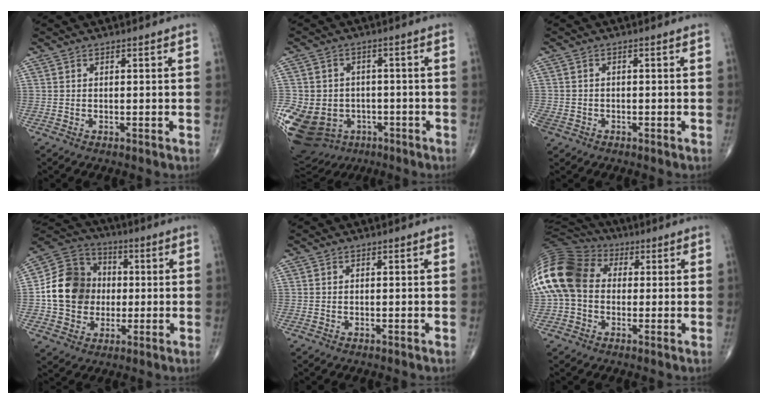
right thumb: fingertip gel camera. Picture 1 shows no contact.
{"total": 18.9, "force": [-6.3, 15.7, 8.4], "torque": [-0.201, 0.034, -0.089]}
{"total": 3.3, "force": [-1.8, 2.7, 0.9], "torque": [-0.023, 0.007, -0.031]}
{"total": 15.0, "force": [-0.2, 13.0, 7.6], "torque": [-0.113, 0.024, -0.007]}
{"total": 0.0}
{"total": 18.4, "force": [1.5, 14.2, 11.6], "torque": [-0.262, 0.046, 0.021]}